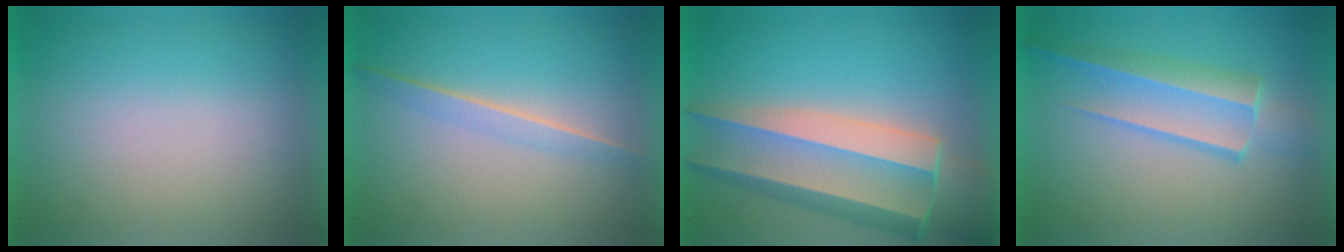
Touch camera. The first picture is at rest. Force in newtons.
{"total": 1.4}
{"total": 9.9}
{"total": 3.2}